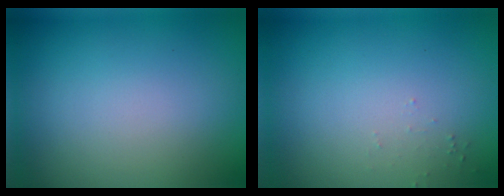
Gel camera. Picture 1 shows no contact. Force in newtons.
{"total": 0.6, "press": 0.6, "slide": 0.2}